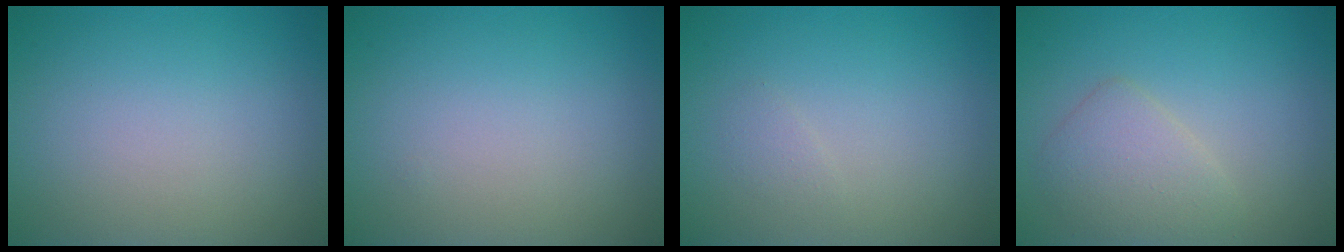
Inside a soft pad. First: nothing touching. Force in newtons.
{"total": 0.0}
{"total": 0.7, "press": 0.7, "slide": 0.0}
{"total": 2.8, "press": 2.8, "slide": 0.2}